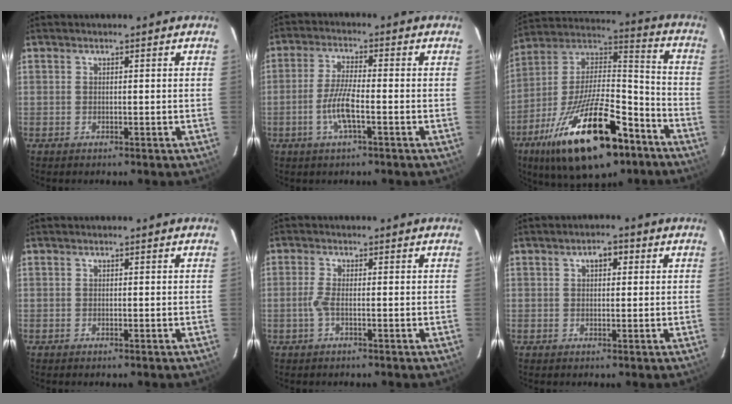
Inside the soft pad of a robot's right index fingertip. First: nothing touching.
{"total": 6.2, "force": [-2.3, 0.8, 5.7], "torque": [-0.118, -0.002, -0.047]}
{"total": 27.4, "force": [-15.3, 10.8, 20.0], "torque": [-0.366, -0.010, -0.246]}
{"total": 0.0}
{"total": 2.1, "force": [-0.7, 0.1, 1.9], "torque": [-0.045, 0.000, -0.016]}
{"total": 2.8, "force": [1.0, 1.6, 2.0], "torque": [-0.029, 0.012, 0.014]}